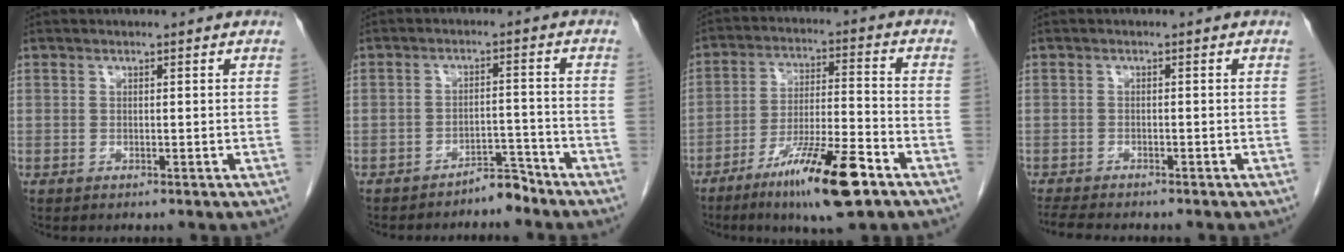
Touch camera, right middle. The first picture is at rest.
{"total": 3.5, "force": [-3.4, 0.6, 0.8], "torque": [-0.005, -0.003, -0.054]}
{"total": 13.7, "force": [-8.2, 1.1, 10.9], "torque": [-0.195, -0.025, -0.140]}
{"total": 6.2, "force": [-5.4, 1.2, 2.8], "torque": [-0.048, -0.012, -0.083]}